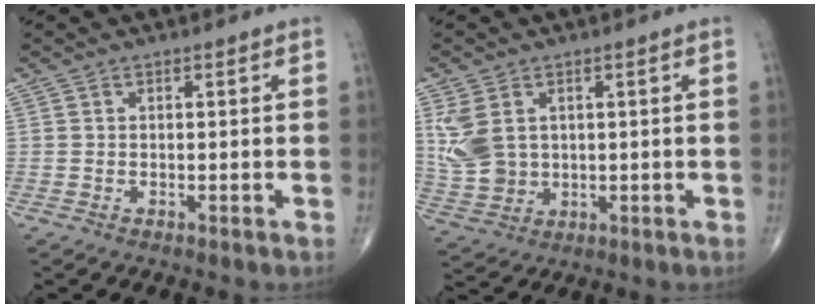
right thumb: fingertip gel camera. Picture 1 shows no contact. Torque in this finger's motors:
{"motor_torque": [0.10, 0.11, 0.60, 0.84, 0.05]}